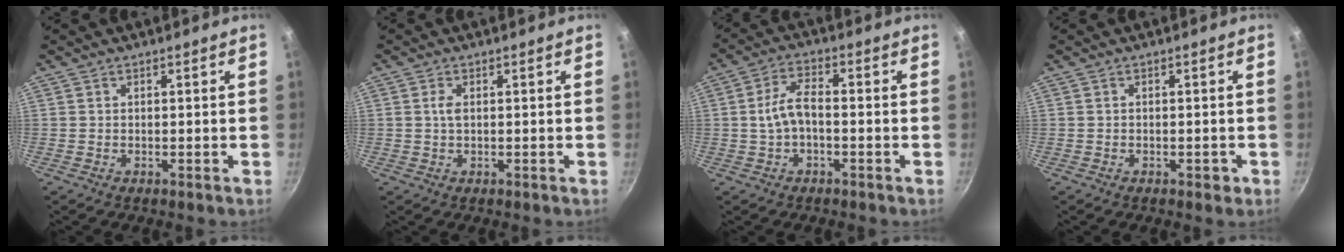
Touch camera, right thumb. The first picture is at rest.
{"total": 1.5, "force": [0.2, 0.7, 1.3], "torque": [-0.031, 0.001, 0.005]}
{"total": 6.4, "force": [-0.6, 3.3, 5.4], "torque": [-0.109, 0.024, -0.016]}
{"total": 1.4, "force": [-0.7, 0.9, 0.9], "torque": [-0.009, 0.002, -0.009]}